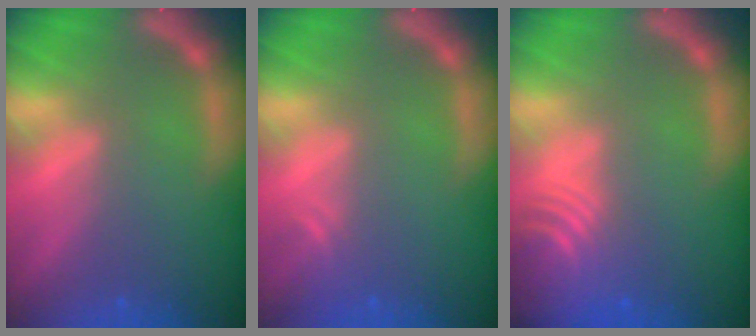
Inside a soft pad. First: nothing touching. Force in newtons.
{"total": 1.5}
{"total": 8.0}